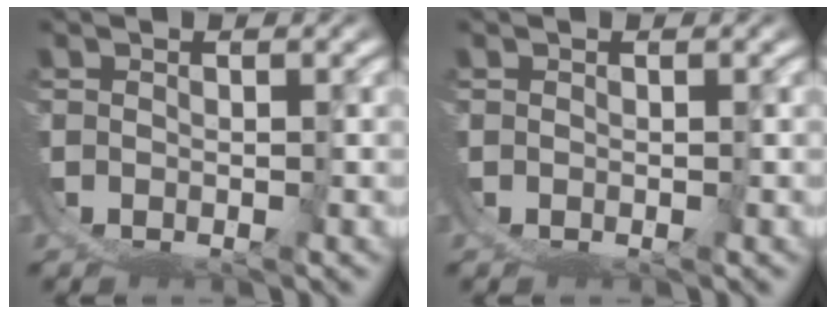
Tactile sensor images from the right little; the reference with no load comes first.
{"total": 0.0}